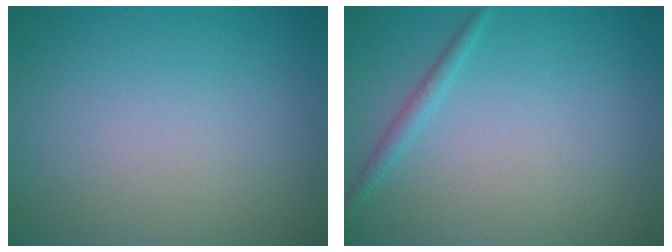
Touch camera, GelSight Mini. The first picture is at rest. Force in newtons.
{"total": 1.3, "press": 1.3, "slide": 0.0}